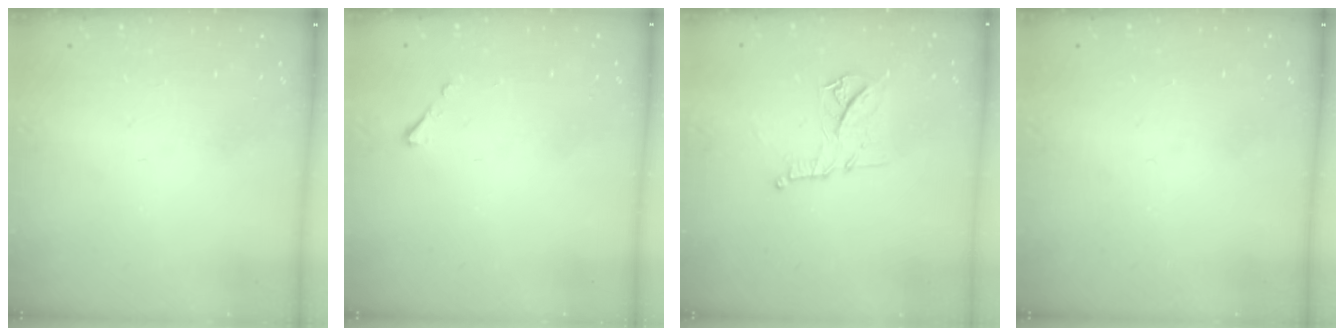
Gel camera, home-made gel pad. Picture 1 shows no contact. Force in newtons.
{"total": 2.5, "press": 2.5, "slide": 0.3}
{"total": 11.4, "press": 11.4, "slide": 0.6}
{"total": 0.0}